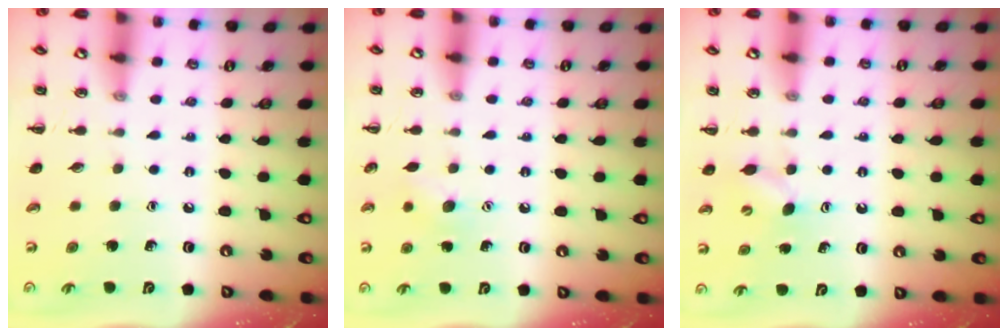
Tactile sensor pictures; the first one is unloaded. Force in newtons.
{"total": 6.5, "press": 6.3, "slide": 1.6}
{"total": 4.5, "press": 4.3, "slide": 1.2}